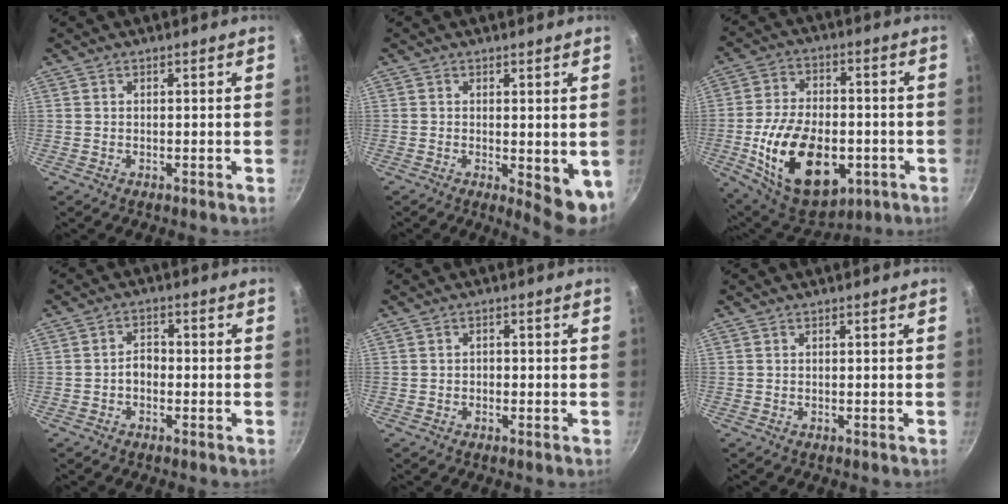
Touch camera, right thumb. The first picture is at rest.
{"total": 6.9, "force": [-0.6, 2.8, 6.3], "torque": [-0.069, -0.007, -0.001]}
{"total": 22.1, "force": [-5.4, 13.4, 16.7], "torque": [-0.269, 0.016, -0.076]}
{"total": 2.9, "force": [-1.0, 2.0, 1.9], "torque": [-0.015, 0.018, -0.020]}
{"total": 1.1, "force": [-0.5, 0.9, 0.4], "torque": [-0.005, 0.003, -0.008]}
{"total": 0.0}